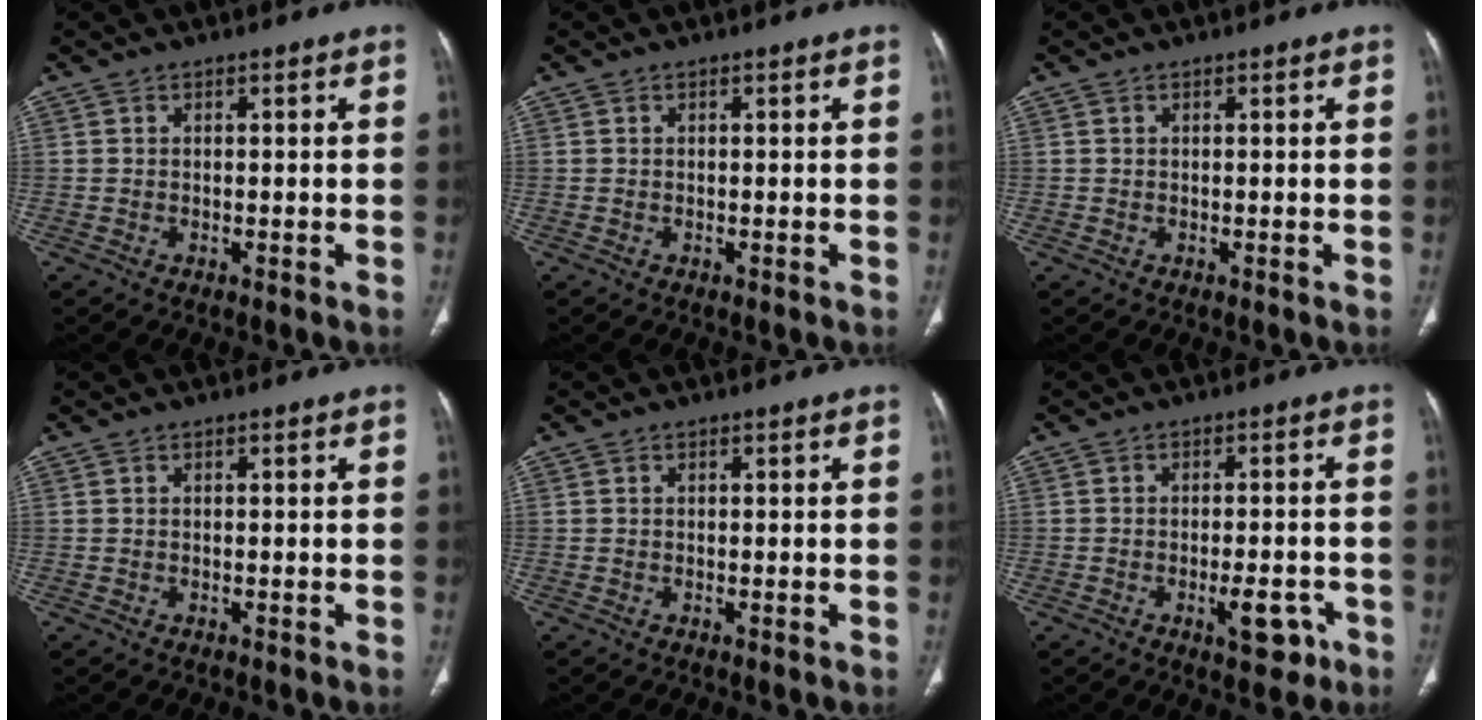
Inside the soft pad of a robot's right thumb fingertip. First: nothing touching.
{"total": 0.0}
{"total": 0.0}
{"total": 0.0}
{"total": 0.0}
{"total": 5.7, "force": [-2.8, 2.7, 4.1], "torque": [-0.038, 0.015, -0.035]}